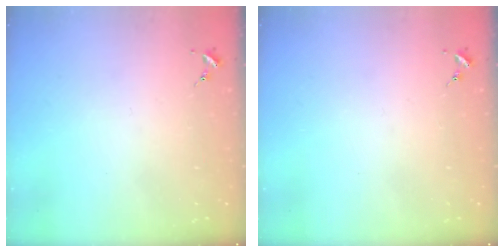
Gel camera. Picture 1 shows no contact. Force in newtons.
{"total": 0.0}